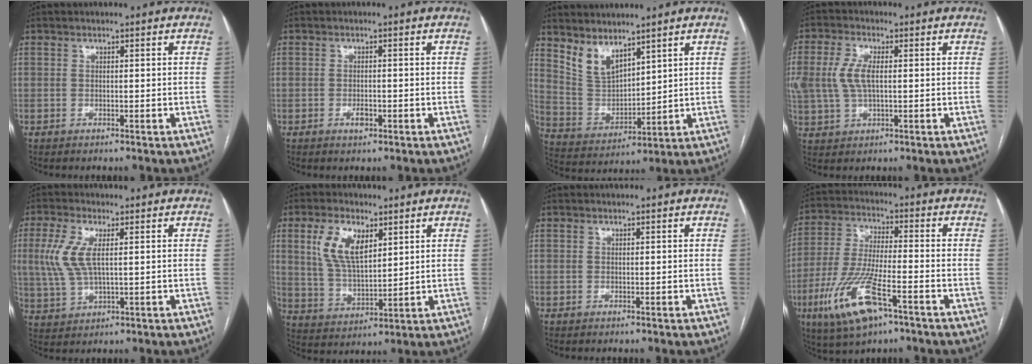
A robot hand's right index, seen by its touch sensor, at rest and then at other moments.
{"total": 1.8, "force": [-0.8, 0.9, 1.4], "torque": [-0.025, 0.001, -0.010]}
{"total": 7.7, "force": [6.0, 3.0, 3.7], "torque": [-0.080, -0.003, 0.139]}
{"total": 7.4, "force": [0.8, 3.5, 6.4], "torque": [-0.160, 0.012, 0.020]}
{"total": 7.4, "force": [1.5, 2.7, 6.7], "torque": [-0.170, 0.004, 0.034]}
{"total": 9.2, "force": [4.0, 4.1, 7.2], "torque": [-0.149, 0.009, 0.084]}
{"total": 0.0}
{"total": 13.5, "force": [-6.6, 3.2, 11.4], "torque": [-0.244, -0.020, -0.118]}